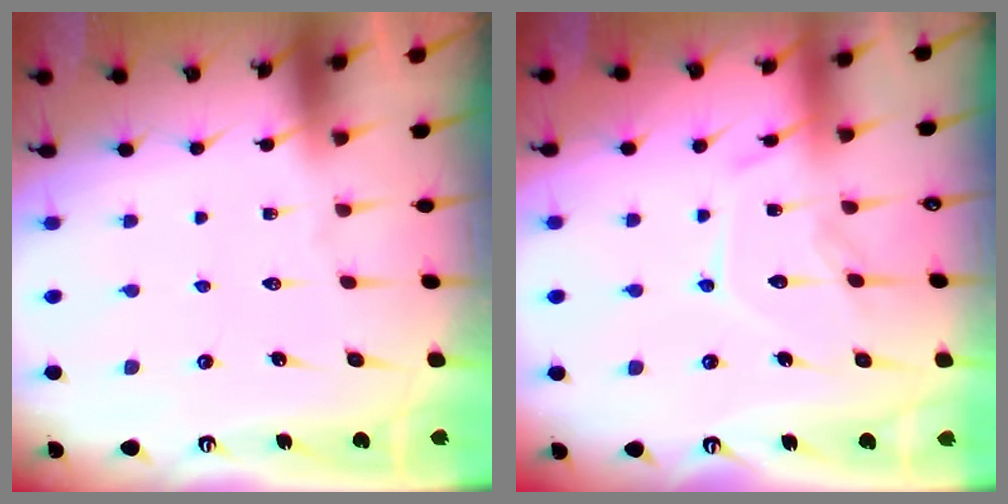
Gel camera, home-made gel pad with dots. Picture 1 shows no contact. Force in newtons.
{"total": 11.5, "press": 11.5, "slide": 1.1}